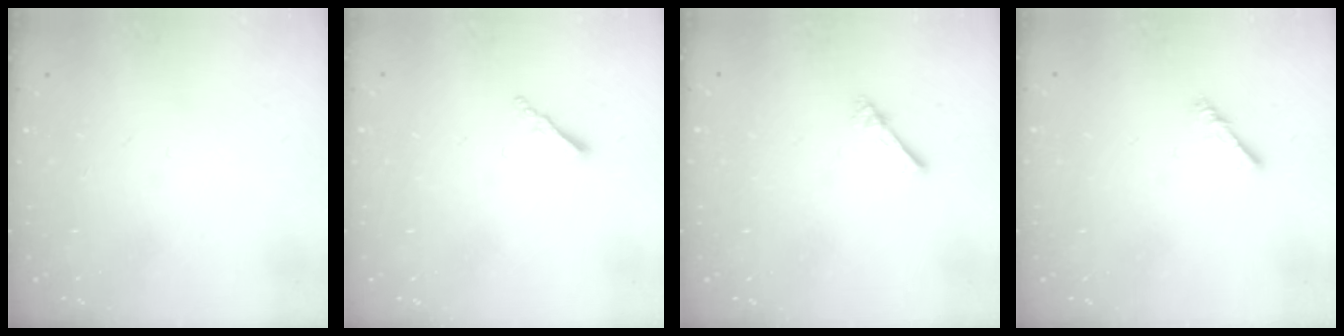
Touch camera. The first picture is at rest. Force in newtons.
{"total": 1.7, "press": 1.7, "slide": 0.3}
{"total": 1.0, "press": 1.0, "slide": 0.3}
{"total": 2.3, "press": 2.3, "slide": 0.4}